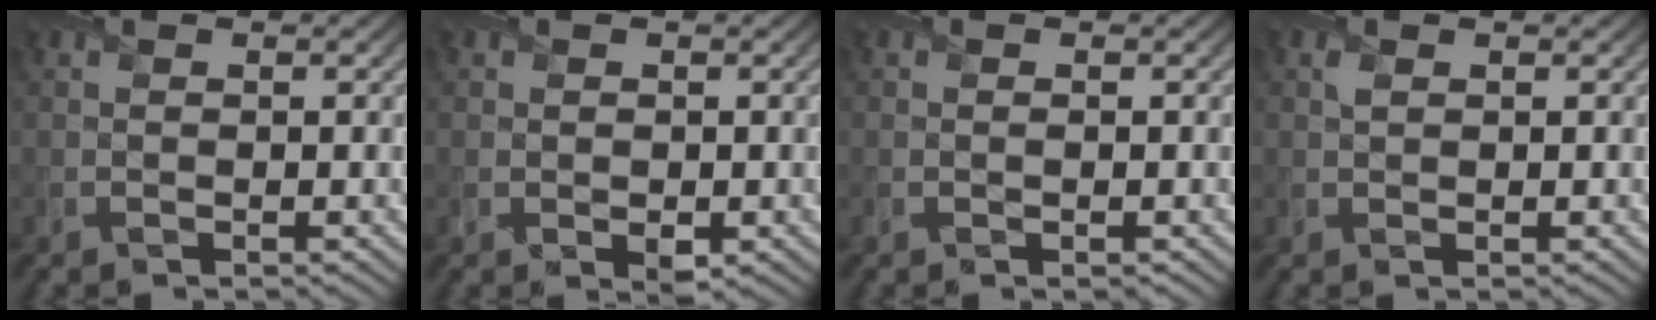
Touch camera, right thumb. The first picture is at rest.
{"total": 1.2, "force": [-0.2, 1.0, 0.8], "torque": [-0.014, -0.006, -0.001]}
{"total": 0.0}
{"total": 0.7, "force": [0.4, 0.5, 0.4], "torque": [-0.013, -0.002, 0.009]}